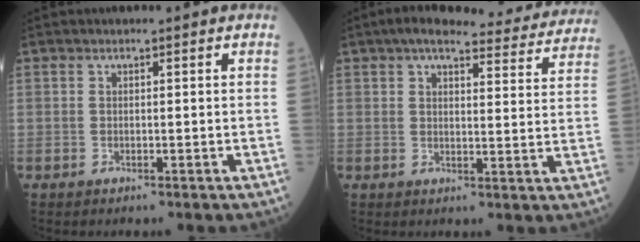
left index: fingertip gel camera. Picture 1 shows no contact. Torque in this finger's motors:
{"motor_torque": [0.30, -0.19, -0.05, 0.01]}